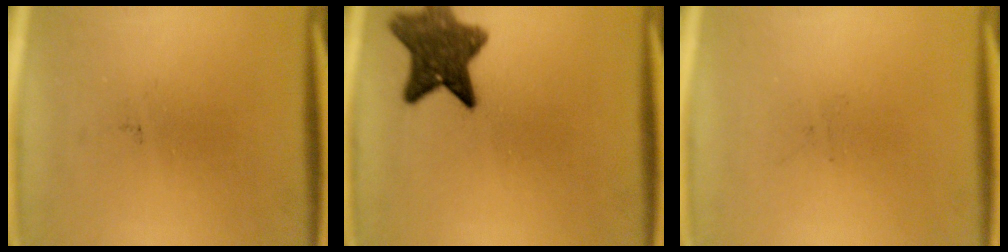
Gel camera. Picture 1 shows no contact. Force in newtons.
{"total": 8.9}
{"total": 0.0}